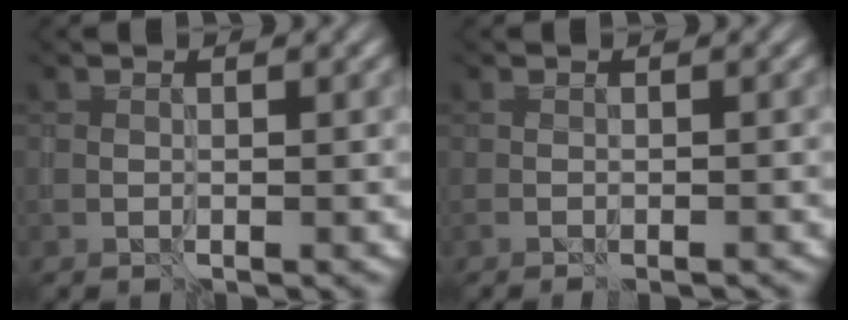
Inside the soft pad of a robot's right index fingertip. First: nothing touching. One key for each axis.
{"total": 0.7, "fx": -0.6, "fy": 0.0, "fz": 0.3, "tx": -0.002, "ty": 0.001, "tz": -0.007}